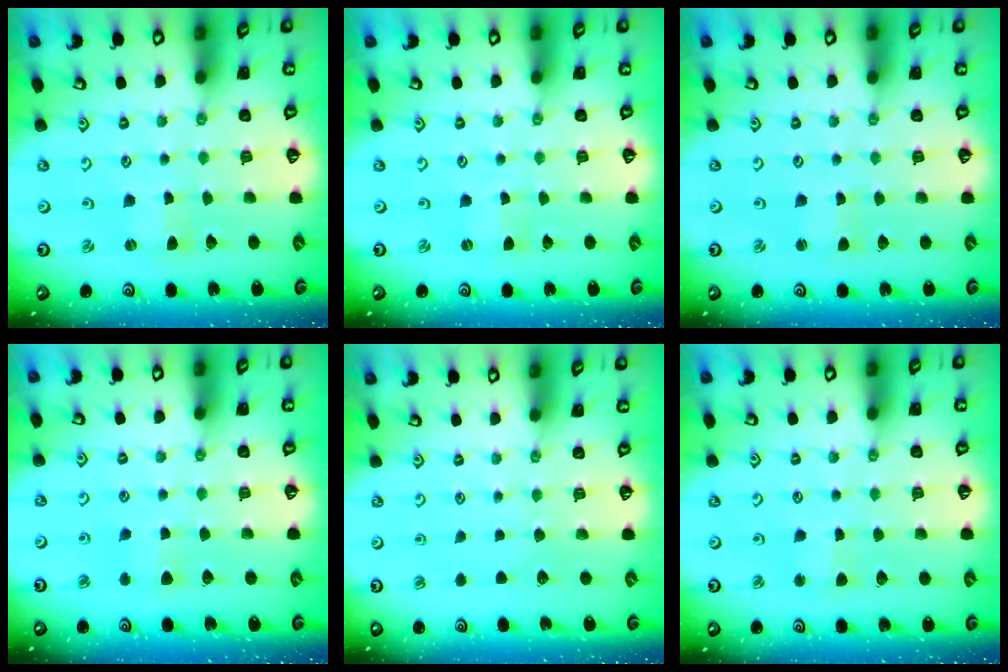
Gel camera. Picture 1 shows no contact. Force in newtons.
{"total": 0.0}
{"total": 0.9, "press": 0.9, "slide": 0.1}
{"total": 3.5, "press": 3.4, "slide": 0.5}
{"total": 0.0}
{"total": 2.4, "press": 2.4, "slide": 0.4}